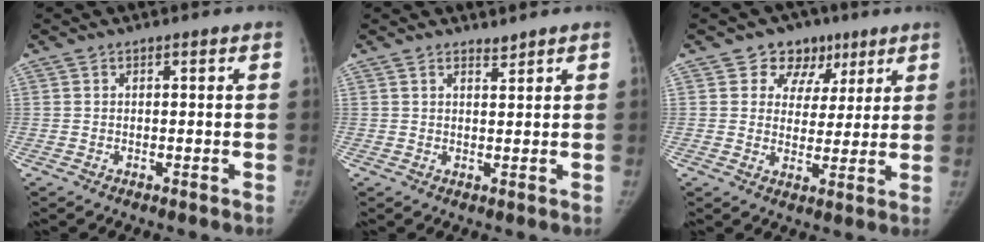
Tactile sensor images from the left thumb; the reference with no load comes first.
{"total": 1.2, "force": [1.2, 0.0, 0.0], "torque": [0.004, -0.014, 0.020]}
{"total": 8.3, "force": [4.7, 6.7, 1.5], "torque": [0.023, -0.013, 0.068]}